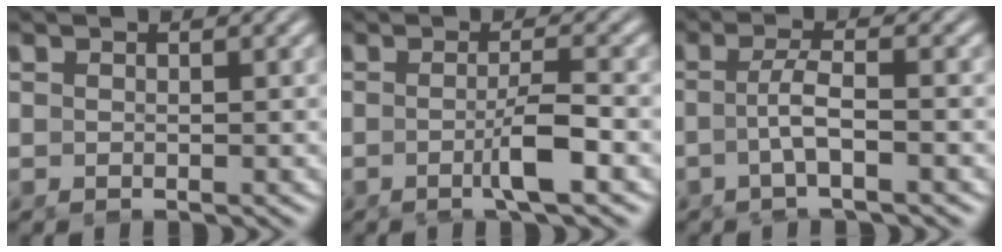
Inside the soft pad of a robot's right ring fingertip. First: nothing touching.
{"total": 2.8, "force": [-1.3, -0.6, 2.5], "torque": [-0.035, -0.002, -0.024]}
{"total": 2.8, "force": [-1.1, 0.0, 2.6], "torque": [-0.055, -0.007, -0.016]}